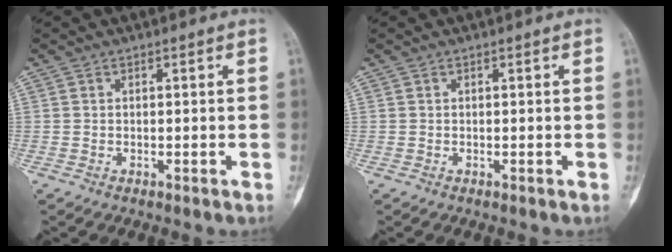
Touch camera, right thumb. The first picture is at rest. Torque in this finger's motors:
{"motor_torque": [0.00, 0.00, 0.02, 0.02, 0.00]}